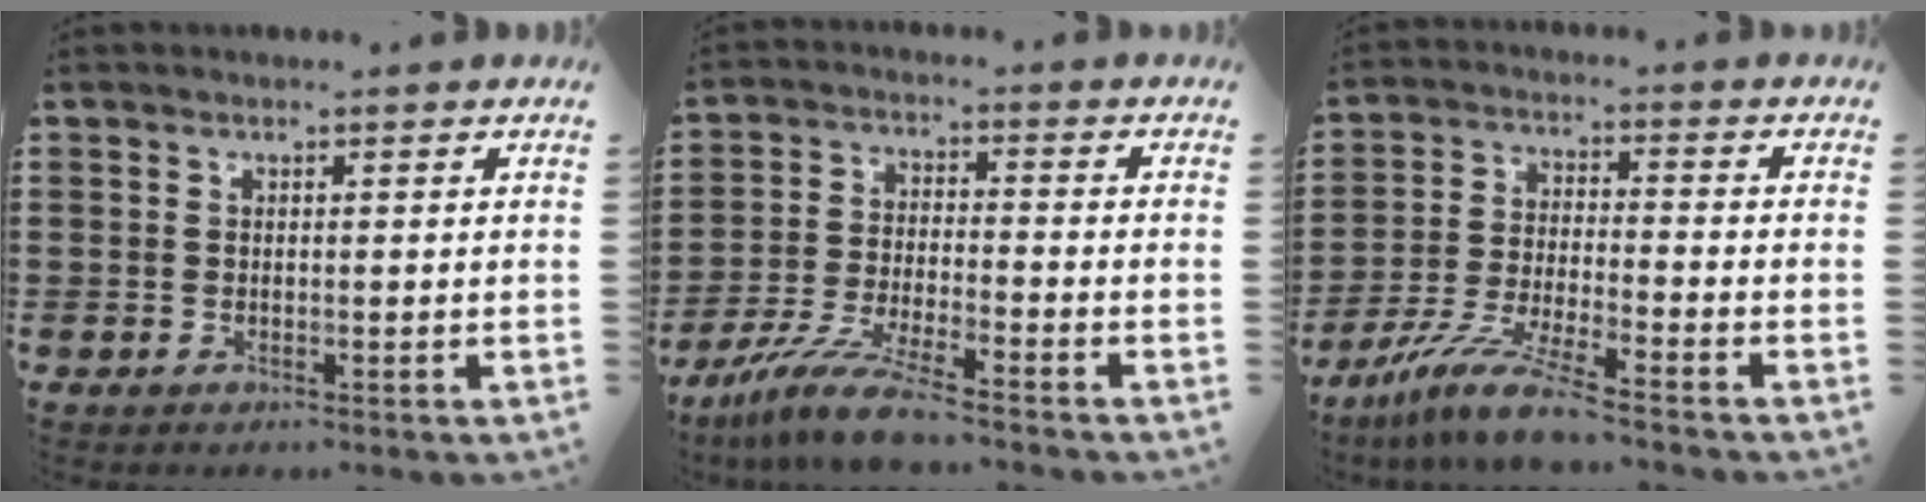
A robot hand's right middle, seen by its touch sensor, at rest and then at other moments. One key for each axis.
{"total": 8.6, "fx": -7.6, "fy": 0.0, "fz": 4.1, "tx": -0.089, "ty": -0.007, "tz": -0.148}
{"total": 8.9, "fx": -7.7, "fy": -0.1, "fz": 4.5, "tx": -0.098, "ty": -0.006, "tz": -0.151}